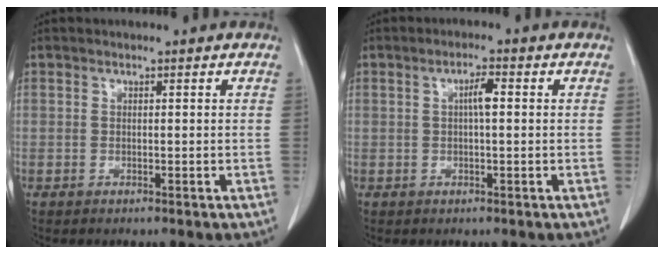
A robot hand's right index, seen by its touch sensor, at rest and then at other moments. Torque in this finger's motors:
{"motor_torque": [0.57, -0.04, 0.06, 0.04]}